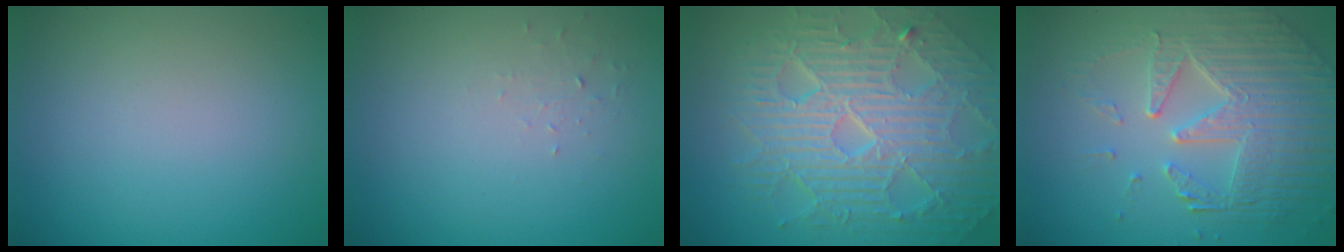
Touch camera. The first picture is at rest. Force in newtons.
{"total": 0.6, "press": 0.3, "slide": 0.6}
{"total": 10.2, "press": 6.6, "slide": 7.8}
{"total": 6.7, "press": 5.1, "slide": 4.3}